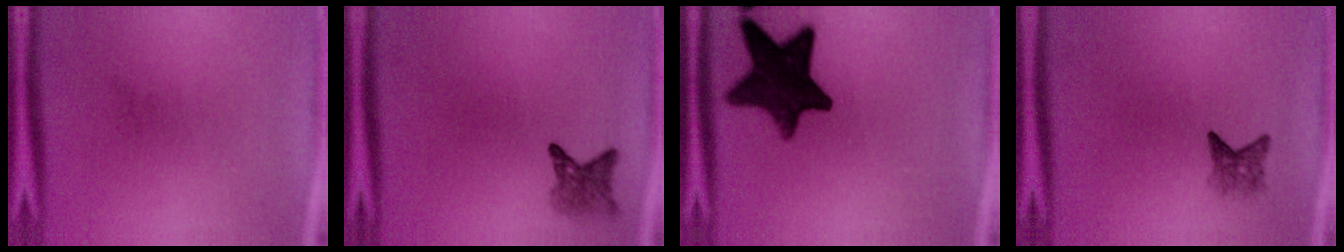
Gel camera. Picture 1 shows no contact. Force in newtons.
{"total": 2.7}
{"total": 14.3}
{"total": 2.2}